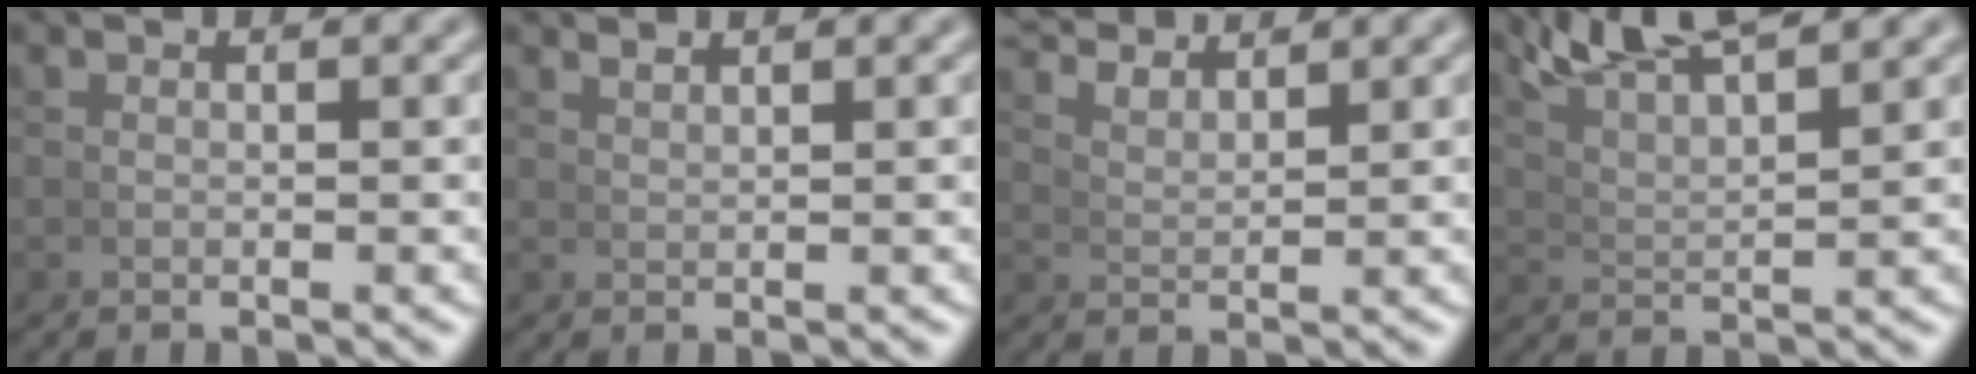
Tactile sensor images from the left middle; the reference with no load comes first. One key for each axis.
{"total": 1.3, "fx": 1.2, "fy": -0.2, "fz": 0.3, "tx": 0.000, "ty": 0.006, "tz": 0.025}
{"total": 4.1, "fx": 3.9, "fy": 0.5, "fz": 1.2, "tx": -0.020, "ty": 0.008, "tz": 0.070}
{"total": 7.6, "fx": 6.0, "fy": 2.3, "fz": 4.0, "tx": -0.076, "ty": 0.016, "tz": 0.099}